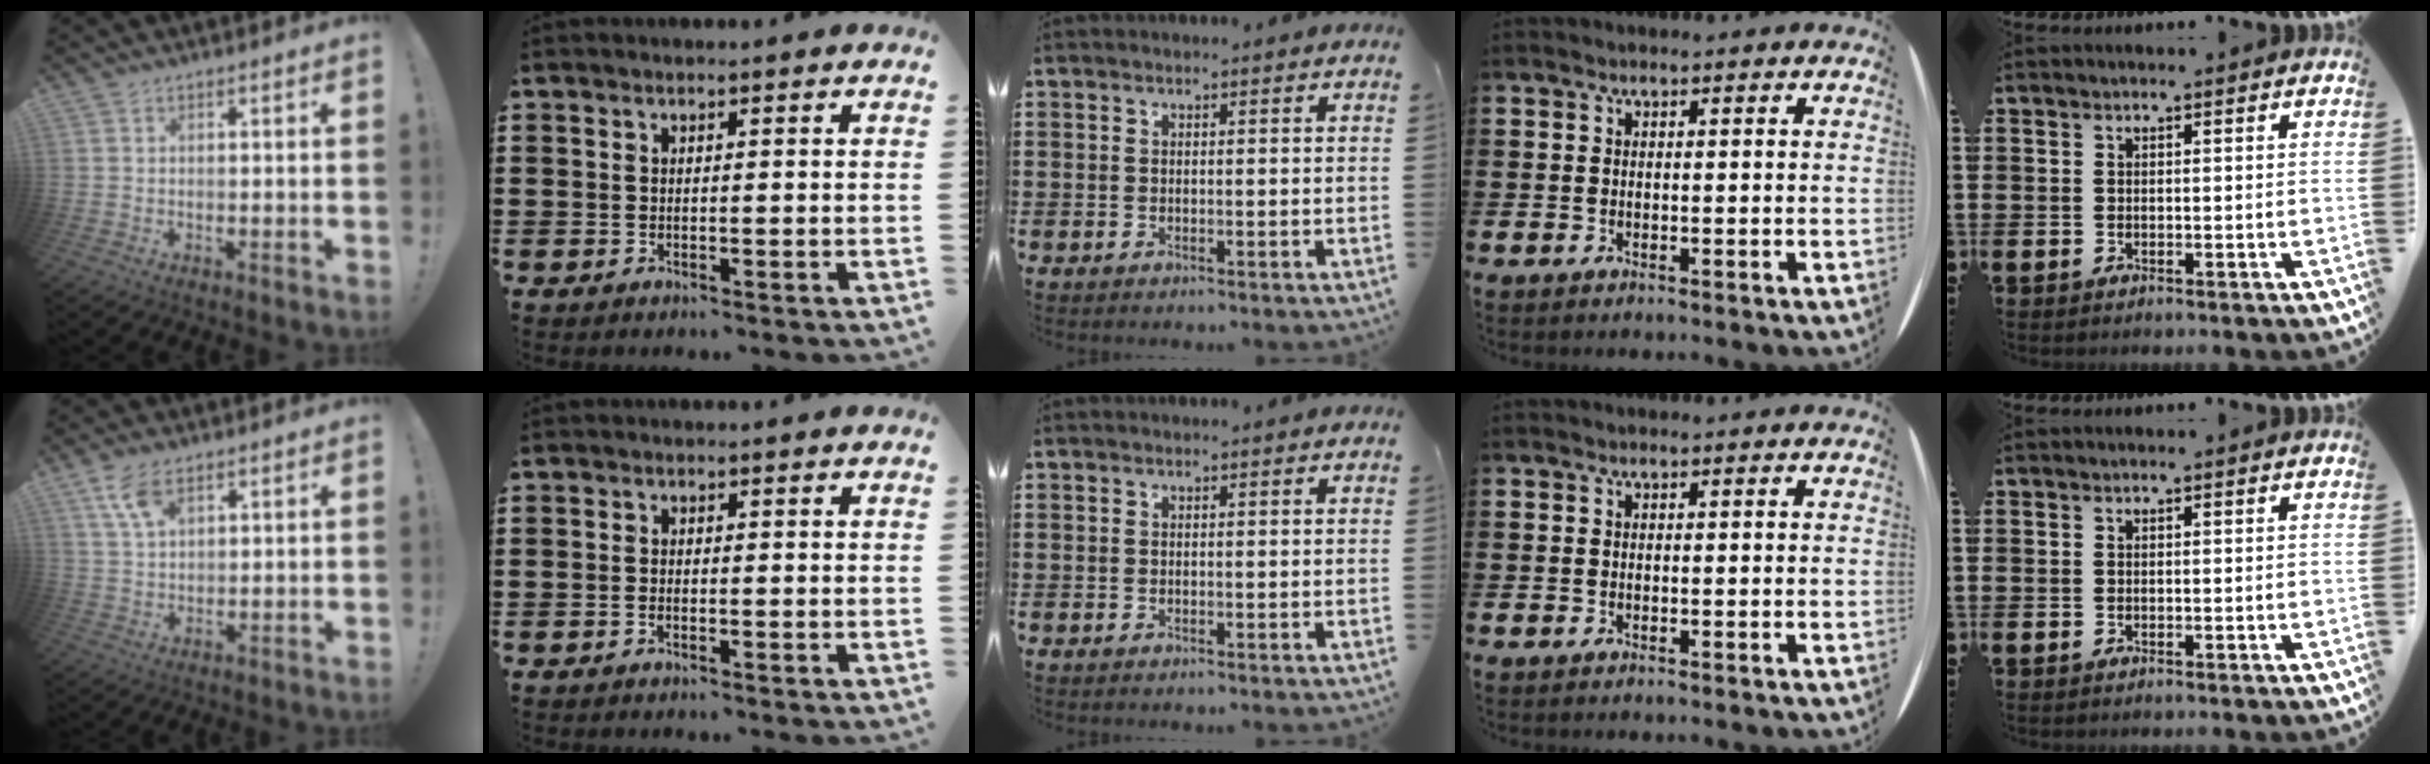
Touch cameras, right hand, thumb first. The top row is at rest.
{"thumb": {"total": 7.4, "force": [4.4, 3.5, 4.9], "torque": [-0.086, -0.016, 0.083]}, "index": {"total": 0.8, "force": [-0.5, 0.3, 0.5], "torque": [-0.011, -0.004, -0.009]}}